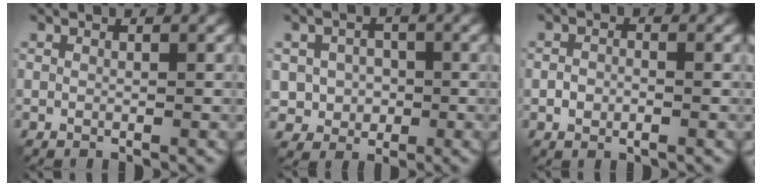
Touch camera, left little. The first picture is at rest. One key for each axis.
{"total": 3.4, "fx": -0.3, "fy": 3.2, "fz": 1.3, "tx": -0.010, "ty": -0.004, "tz": -0.013}
{"total": 1.5, "fx": -0.5, "fy": 0.9, "fz": 1.1, "tx": -0.020, "ty": 0.002, "tz": -0.012}